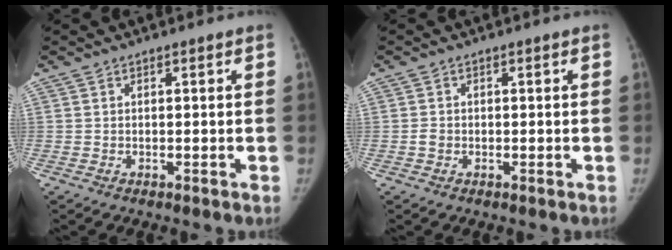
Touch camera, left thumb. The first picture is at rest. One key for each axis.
{"total": 1.5, "fx": -0.4, "fy": 1.3, "fz": 0.6, "tx": -0.007, "ty": 0.005, "tz": -0.005}